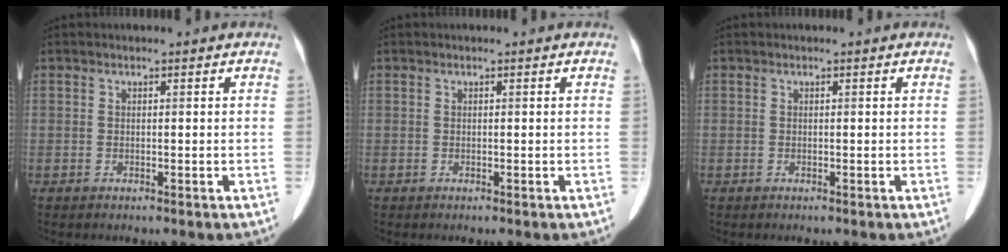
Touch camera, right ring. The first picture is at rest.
{"total": 0.0}
{"total": 0.0}